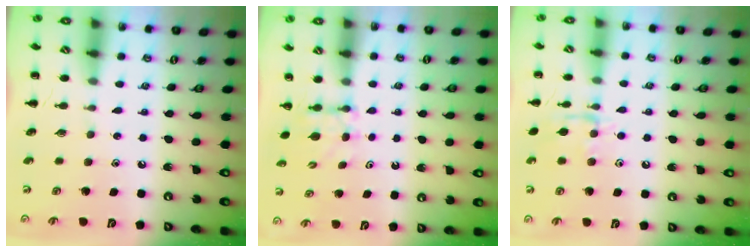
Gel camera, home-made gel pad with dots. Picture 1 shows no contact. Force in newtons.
{"total": 3.5, "press": 3.3, "slide": 1.2}
{"total": 8.6, "press": 8.6, "slide": 0.5}